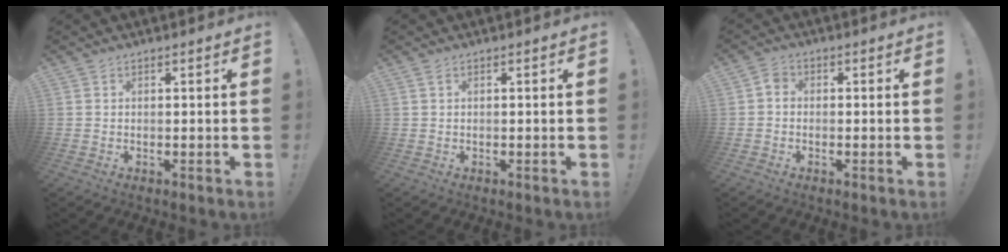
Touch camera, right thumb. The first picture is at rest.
{"total": 0.7, "force": [0.2, 0.2, 0.6], "torque": [-0.013, 0.002, 0.004]}
{"total": 2.6, "force": [-0.5, 2.0, 1.6], "torque": [-0.031, 0.011, -0.008]}